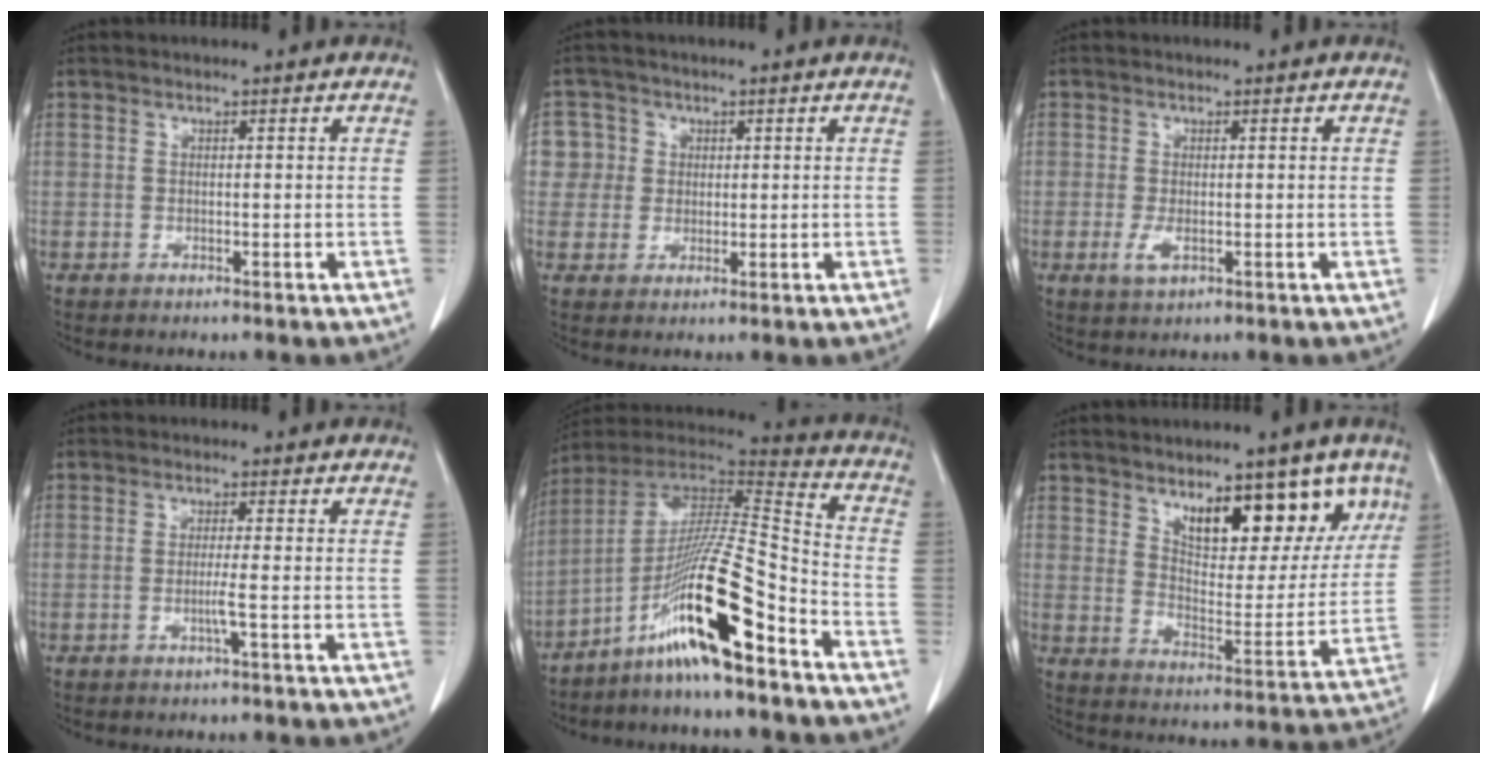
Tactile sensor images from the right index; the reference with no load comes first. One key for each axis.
{"total": 5.0, "fx": 1.0, "fy": 4.9, "fz": 0.1, "tx": 0.012, "ty": 0.015, "tz": 0.018}
{"total": 2.6, "fx": -0.8, "fy": 1.3, "fz": 2.0, "tx": -0.037, "ty": -0.003, "tz": -0.012}
{"total": 2.1, "fx": -0.7, "fy": -0.7, "fz": 1.8, "tx": -0.033, "ty": -0.002, "tz": -0.016}
{"total": 19.0, "fx": -11.1, "fy": 0.4, "fz": 15.5, "tx": -0.298, "ty": -0.013, "tz": -0.204}
{"total": 13.6, "fx": 8.3, "fy": 5.3, "fz": 9.4, "tx": -0.112, "ty": -0.008, "tz": 0.134}